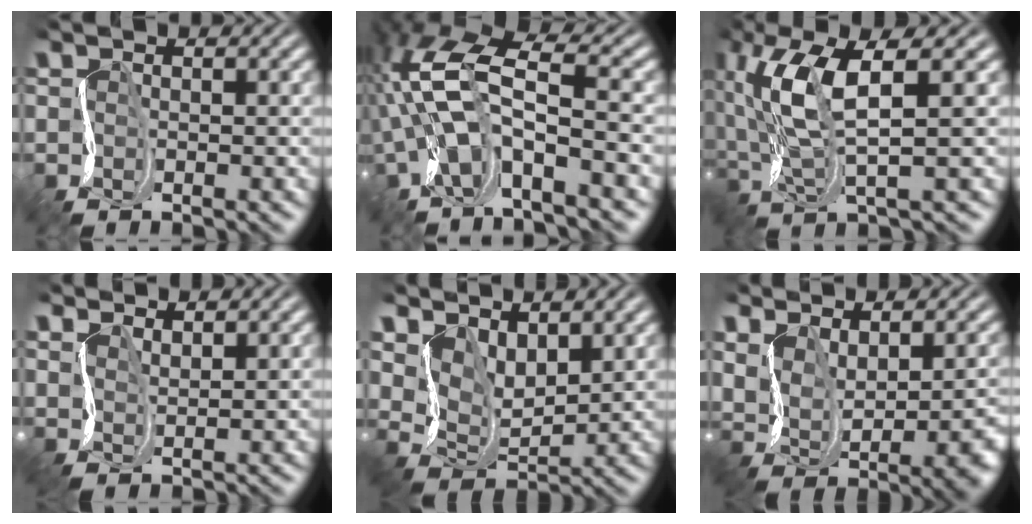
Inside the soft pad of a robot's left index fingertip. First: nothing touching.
{"total": 8.7, "force": [-1.8, 3.3, 7.9], "torque": [-0.164, 0.012, -0.049]}
{"total": 7.3, "force": [2.5, 1.8, 6.6], "torque": [-0.147, 0.009, 0.048]}
{"total": 2.9, "force": [2.8, 0.3, 0.1], "torque": [-0.010, 0.006, 0.056]}
{"total": 4.5, "force": [3.5, 2.1, 1.9], "torque": [-0.053, -0.007, 0.064]}
{"total": 5.6, "force": [1.5, 3.2, 4.4], "torque": [-0.082, -0.015, 0.046]}